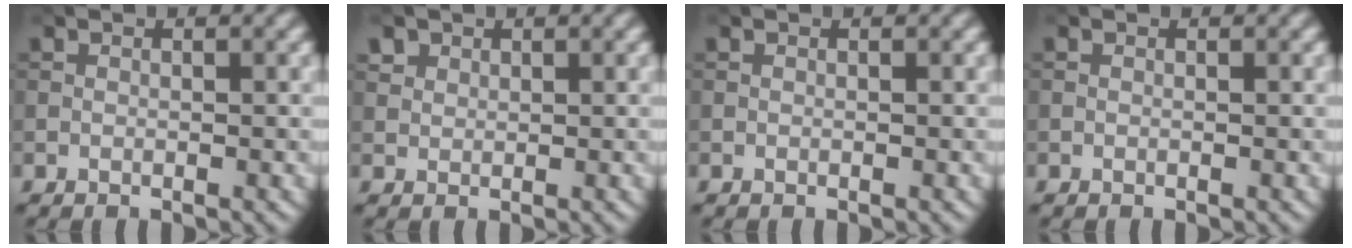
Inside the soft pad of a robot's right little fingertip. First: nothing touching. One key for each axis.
{"total": 1.2, "fx": 0.8, "fy": 0.9, "fz": 0.2, "tx": -0.003, "ty": 0.000, "tz": 0.017}
{"total": 0.0}
{"total": 0.0}